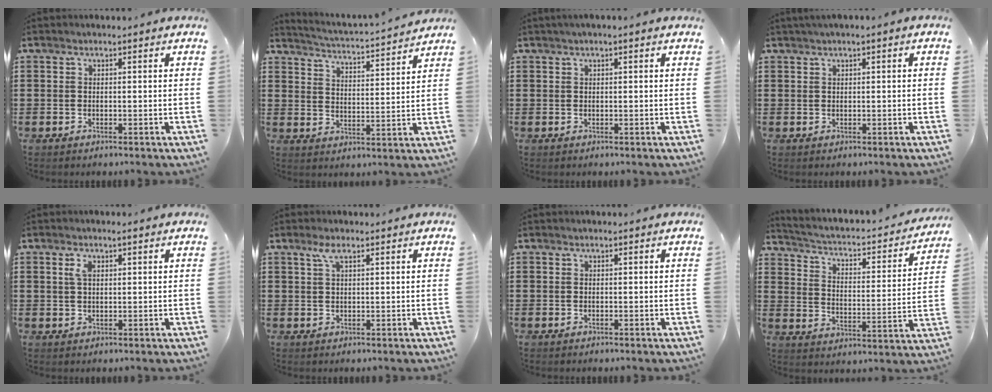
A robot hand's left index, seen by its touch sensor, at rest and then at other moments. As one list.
[{"total": 3.1, "force": [3.0, -0.6, 0.4], "torque": [-0.028, -0.031, 0.043]}, {"total": 0.8, "force": [0.3, 0.0, 0.7], "torque": [-0.012, 0.000, 0.005]}, {"total": 0.7, "force": [0.1, 0.0, 0.7], "torque": [-0.010, -0.002, 0.003]}, {"total": 2.3, "force": [1.0, 0.8, 1.9], "torque": [-0.041, 0.006, 0.015]}, {"total": 2.6, "force": [1.4, 0.7, 2.0], "torque": [-0.044, 0.006, 0.024]}, {"total": 0.0}, {"total": 2.0, "force": [1.5, 0.6, 1.3], "torque": [-0.041, -0.025, 0.011]}]